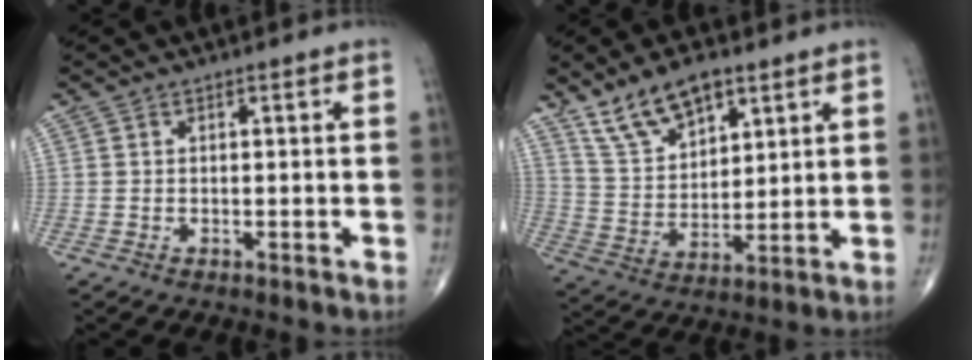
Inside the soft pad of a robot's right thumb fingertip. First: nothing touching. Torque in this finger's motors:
{"motor_torque": [-0.10, 0.24, 0.02, 0.43, 0.17]}